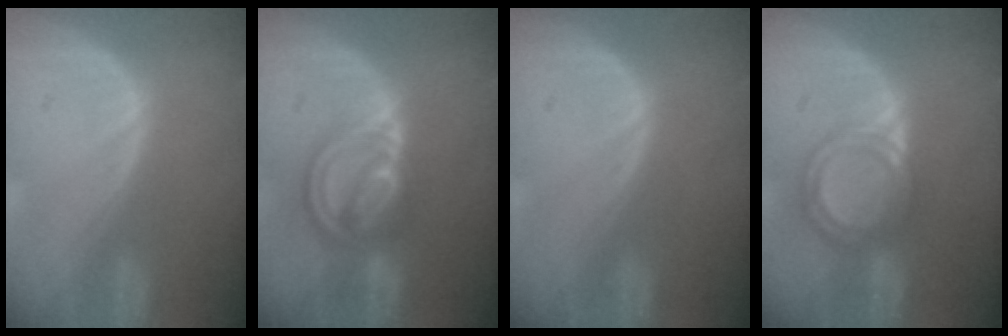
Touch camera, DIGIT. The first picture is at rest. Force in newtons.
{"total": 8.3, "press": 7.1, "slide": 4.4}
{"total": 0.0}
{"total": 5.9, "press": 5.4, "slide": 2.5}